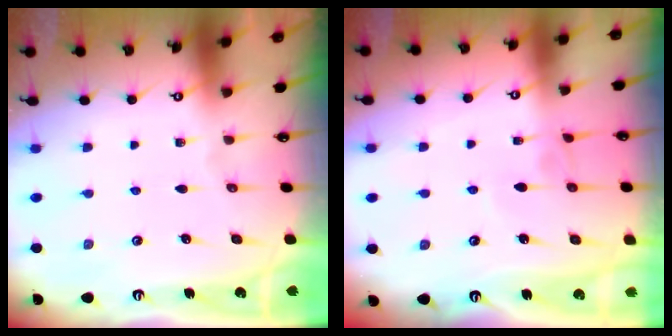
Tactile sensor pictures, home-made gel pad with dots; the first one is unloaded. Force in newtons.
{"total": 2.0, "press": 2.0, "slide": 0.2}